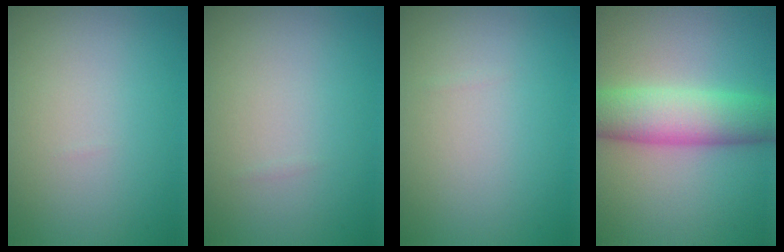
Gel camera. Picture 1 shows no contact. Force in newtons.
{"total": 0.0}
{"total": 0.0}
{"total": 6.9, "press": 6.9, "slide": 0.0}